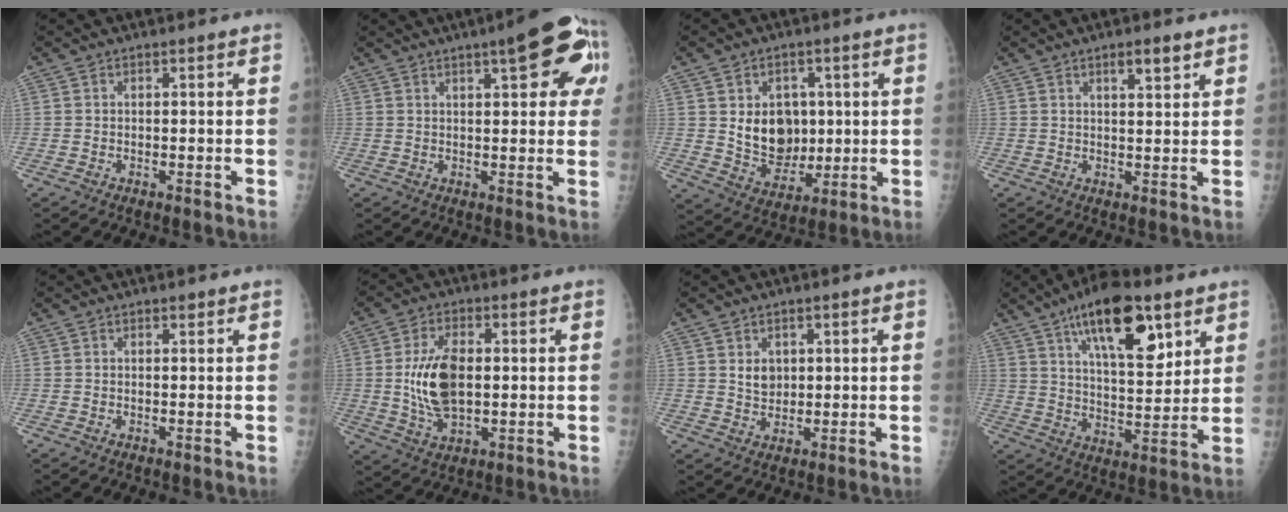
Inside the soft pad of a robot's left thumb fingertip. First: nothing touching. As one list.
[{"total": 13.3, "force": [5.0, 4.2, 11.6], "torque": [-0.111, 0.007, 0.051]}, {"total": 11.1, "force": [1.4, 8.6, 6.7], "torque": [-0.057, -0.013, 0.040]}, {"total": 3.6, "force": [2.2, 1.0, 2.7], "torque": [-0.032, -0.013, 0.034]}, {"total": 0.6, "force": [0.4, 0.3, 0.4], "torque": [-0.004, -0.002, 0.005]}, {"total": 11.0, "force": [0.3, 6.1, 9.2], "torque": [-0.166, -0.002, 0.013]}, {"total": 3.5, "force": [1.0, 2.8, 1.9], "torque": [-0.011, -0.009, 0.023]}, {"total": 17.7, "force": [9.5, 7.1, 13.2], "torque": [-0.170, -0.041, 0.157]}]